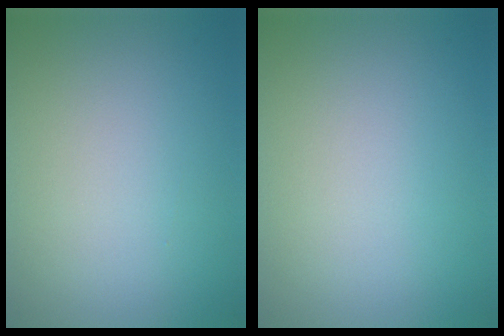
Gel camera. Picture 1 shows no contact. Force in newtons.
{"total": 0.0}